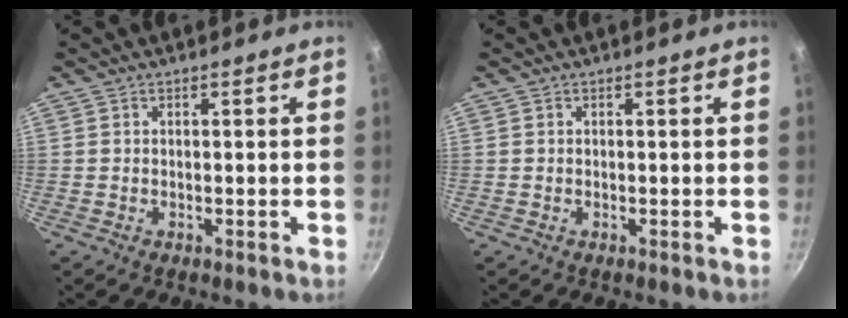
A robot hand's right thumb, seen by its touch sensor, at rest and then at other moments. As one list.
[{"total": 0.0}]